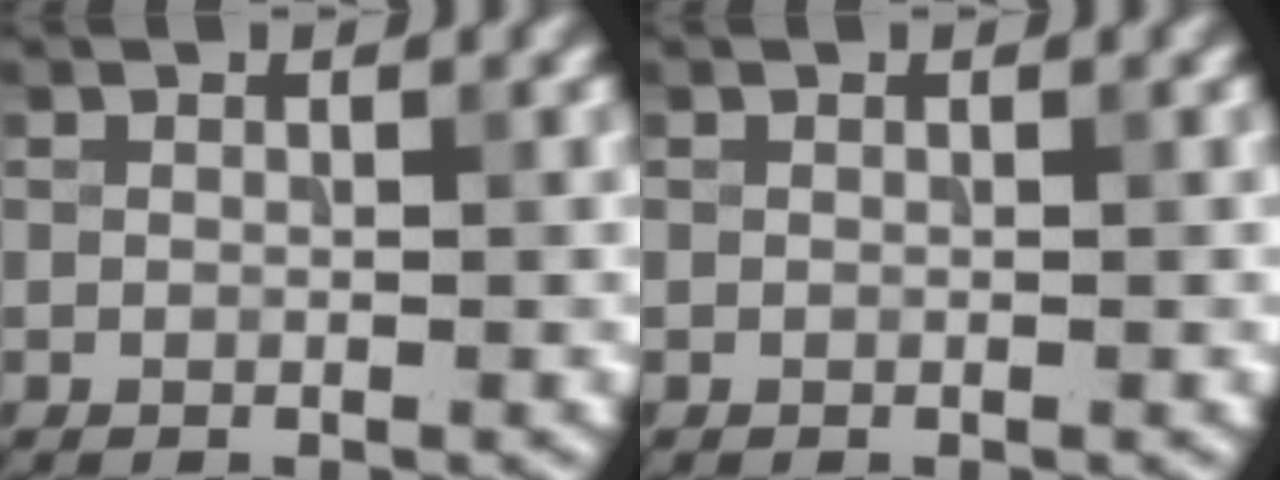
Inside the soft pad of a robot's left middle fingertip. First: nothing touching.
{"total": 0.0}